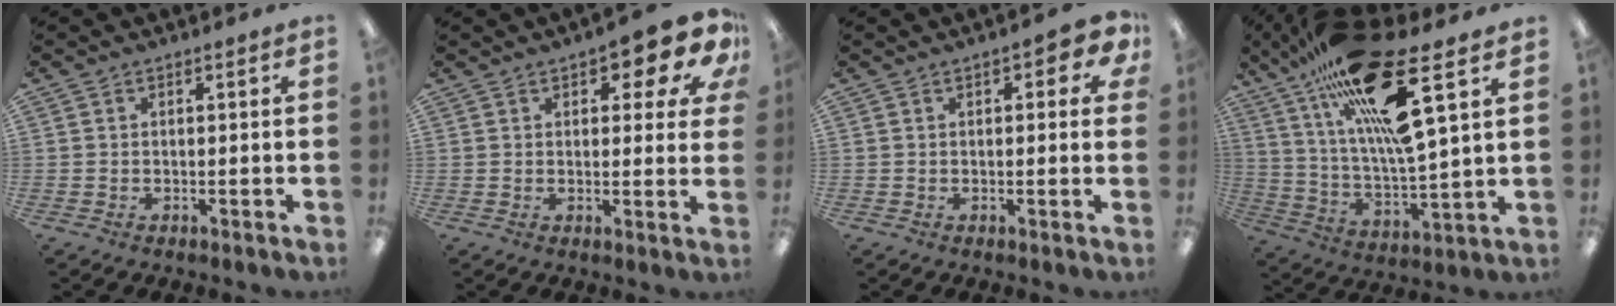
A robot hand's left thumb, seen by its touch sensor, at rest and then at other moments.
{"total": 9.0, "force": [5.1, 3.6, 6.4], "torque": [-0.073, -0.024, 0.083]}
{"total": 4.4, "force": [1.6, 2.0, 3.6], "torque": [-0.046, 0.001, 0.024]}
{"total": 24.0, "force": [14.3, 5.3, 18.6], "torque": [-0.343, -0.072, 0.229]}